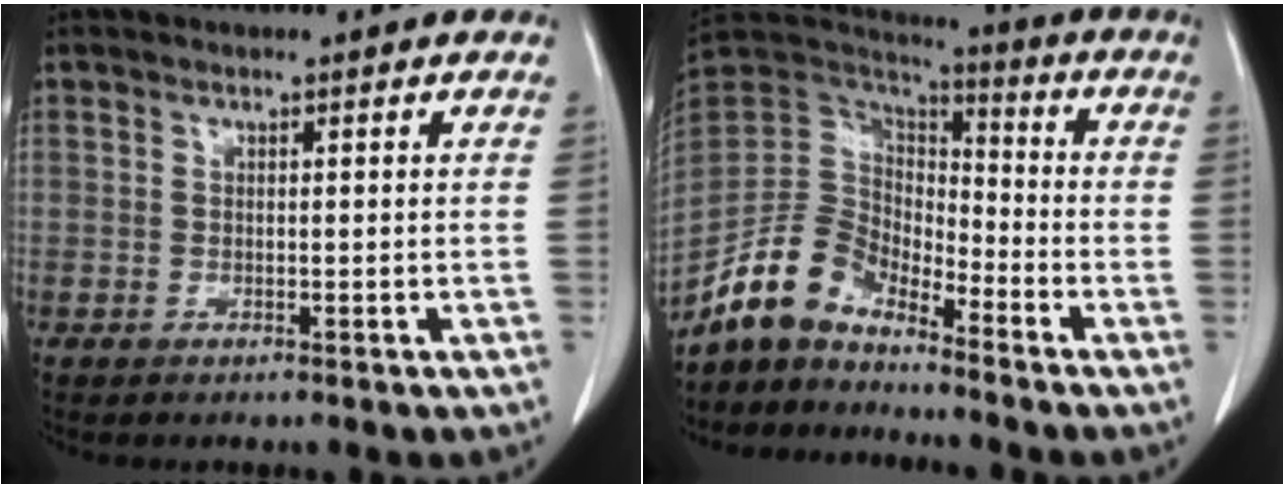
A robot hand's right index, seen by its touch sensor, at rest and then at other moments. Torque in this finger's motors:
{"motor_torque": [0.02, -0.04, 0.27, -0.01]}